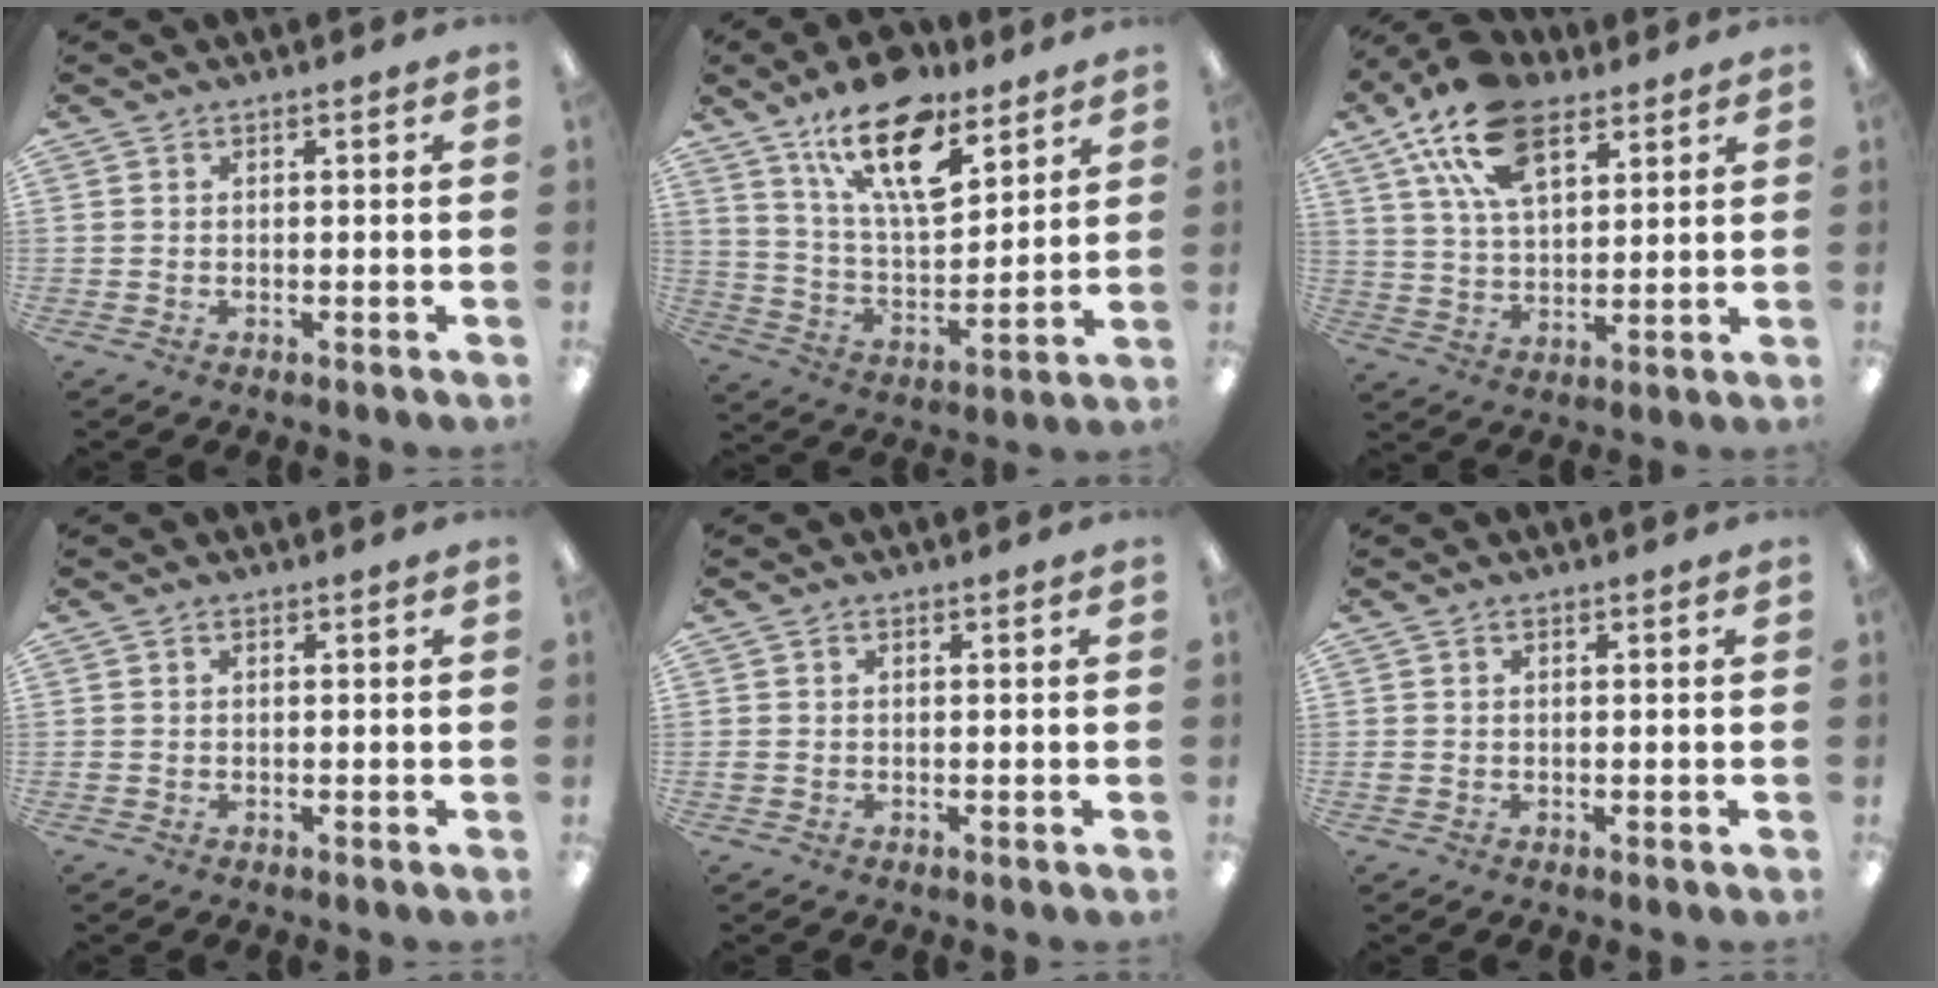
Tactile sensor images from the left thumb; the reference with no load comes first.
{"total": 19.4, "force": [12.8, 8.0, 12.2], "torque": [-0.204, -0.065, 0.220]}
{"total": 17.6, "force": [9.8, 9.2, 11.4], "torque": [-0.213, -0.022, 0.176]}
{"total": 0.7, "force": [0.1, 0.5, 0.6], "torque": [-0.012, 0.004, 0.001]}
{"total": 0.9, "force": [0.0, 0.6, 0.6], "torque": [-0.013, 0.004, -0.001]}
{"total": 0.9, "force": [0.1, 0.7, 0.6], "torque": [-0.013, 0.005, 0.001]}